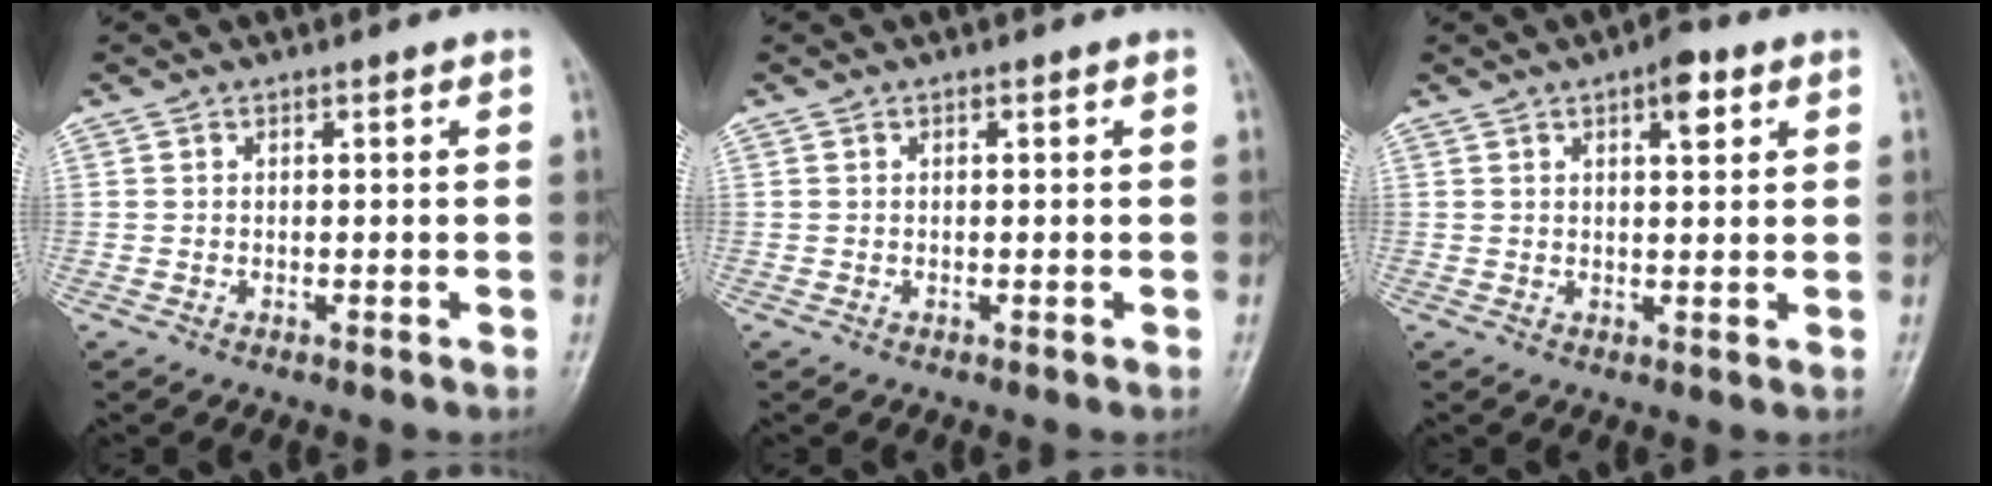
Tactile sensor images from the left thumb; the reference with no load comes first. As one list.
[{"total": 0.0}, {"total": 4.6, "force": [2.2, 1.8, 3.6], "torque": [-0.040, -0.005, 0.027]}]